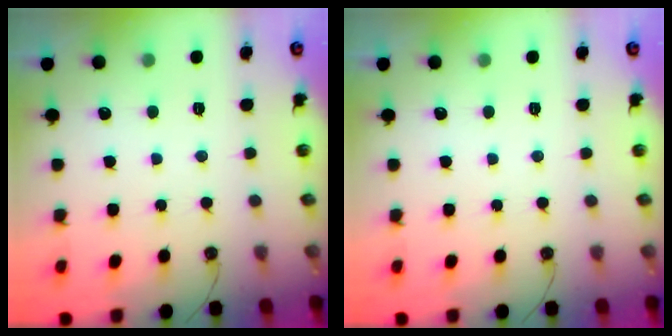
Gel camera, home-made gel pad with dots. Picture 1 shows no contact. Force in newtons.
{"total": 0.0}